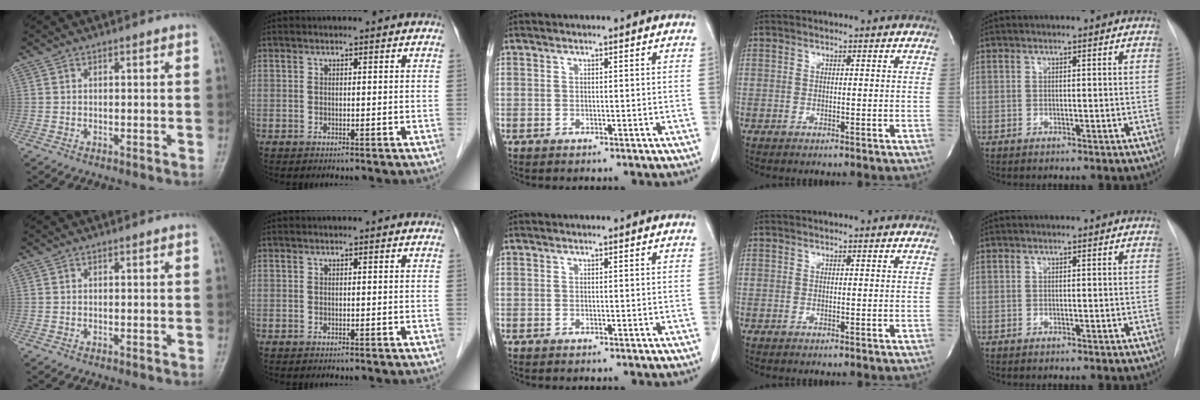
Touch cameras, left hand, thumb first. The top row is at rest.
{}